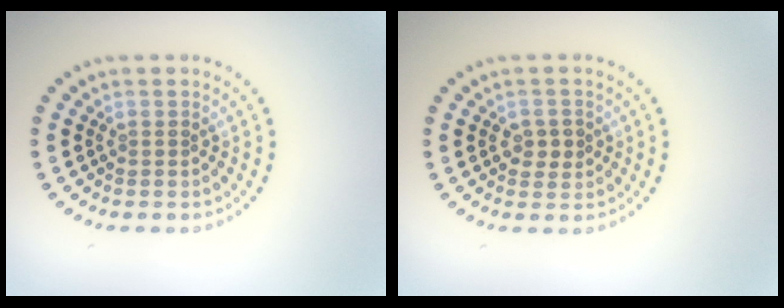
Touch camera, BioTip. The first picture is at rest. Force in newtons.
{"total": 1.8, "press": 1.8, "slide": 0.4}